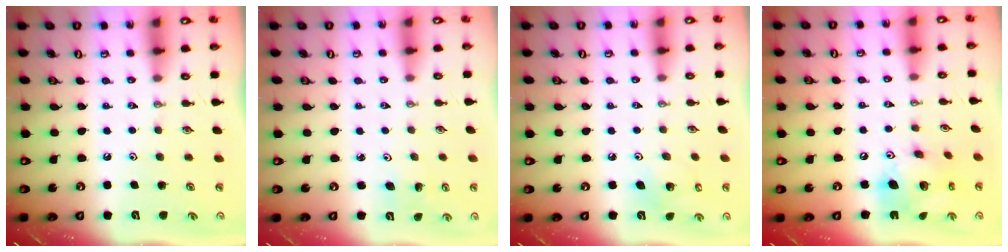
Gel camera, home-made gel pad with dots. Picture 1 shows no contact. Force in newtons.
{"total": 2.5, "press": 2.5, "slide": 0.2}
{"total": 5.2, "press": 4.7, "slide": 2.2}
{"total": 15.6, "press": 15.6, "slide": 1.5}